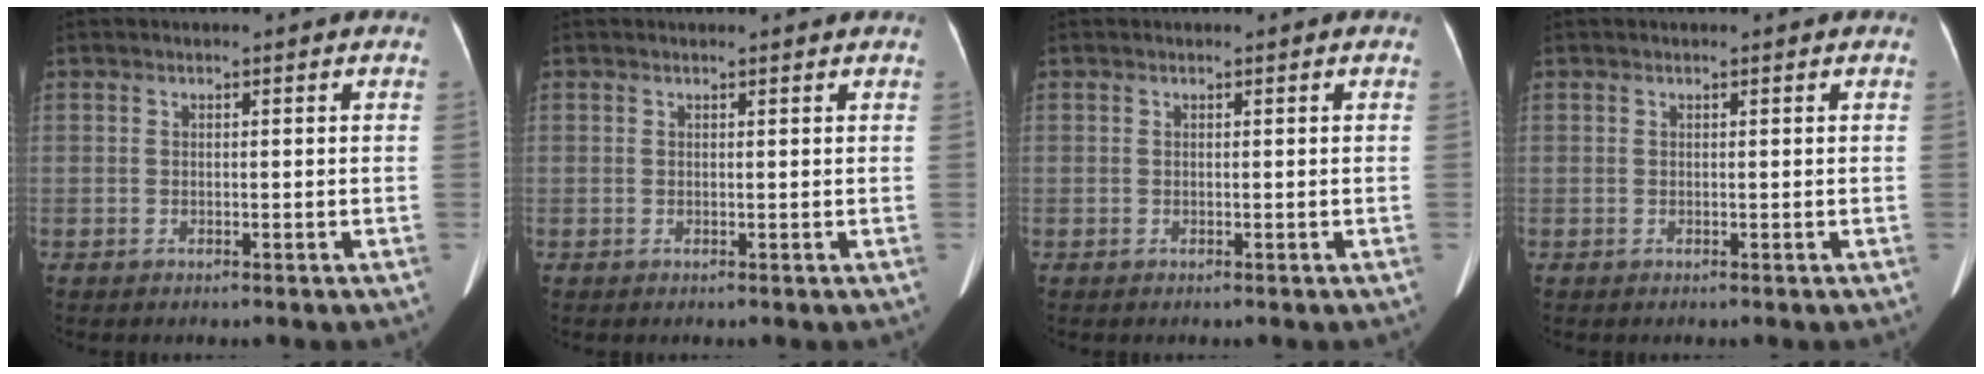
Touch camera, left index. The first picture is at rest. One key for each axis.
{"total": 1.3, "fx": 1.3, "fy": 0.1, "fz": 0.1, "tx": -0.010, "ty": 0.006, "tz": 0.013}
{"total": 0.0}
{"total": 0.0}